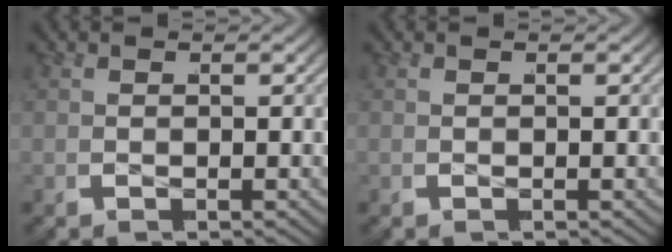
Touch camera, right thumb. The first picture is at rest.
{"total": 0.0}